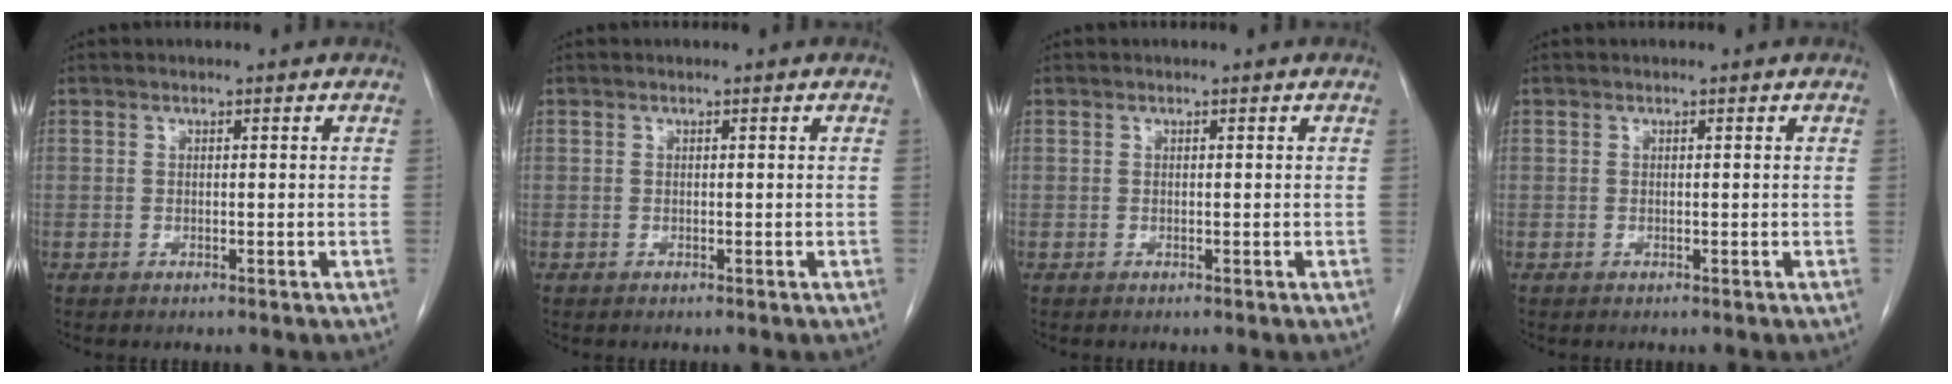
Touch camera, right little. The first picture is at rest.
{"total": 0.0}
{"total": 0.0}
{"total": 0.0}